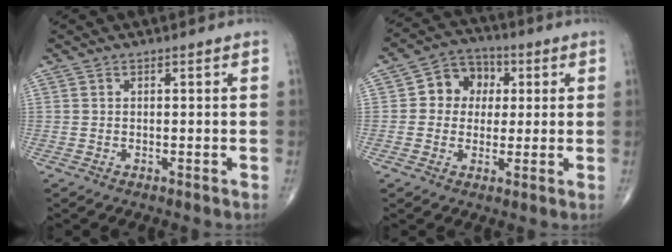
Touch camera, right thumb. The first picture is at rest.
{"total": 8.5, "force": [1.5, 7.3, 4.1], "torque": [-0.028, 0.013, 0.014]}